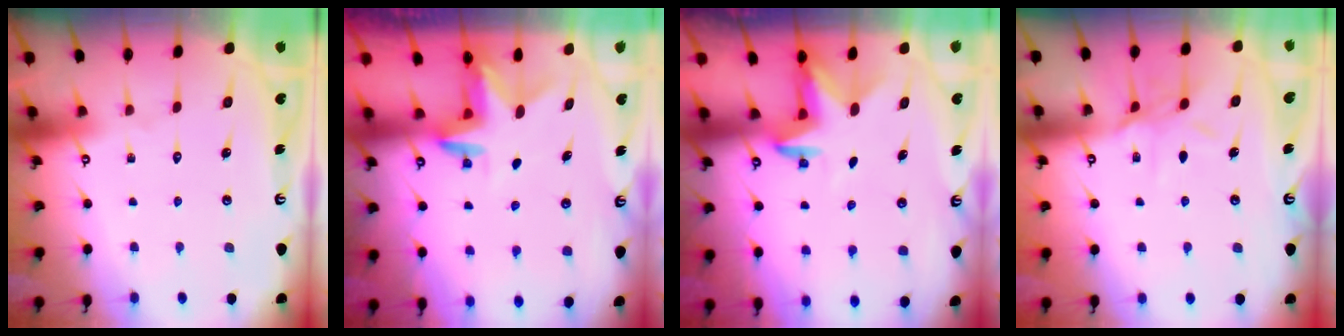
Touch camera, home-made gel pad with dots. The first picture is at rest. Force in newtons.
{"total": 3.0, "press": 3.0, "slide": 0.2}
{"total": 3.3, "press": 3.2, "slide": 0.7}
{"total": 7.9, "press": 7.9, "slide": 0.6}